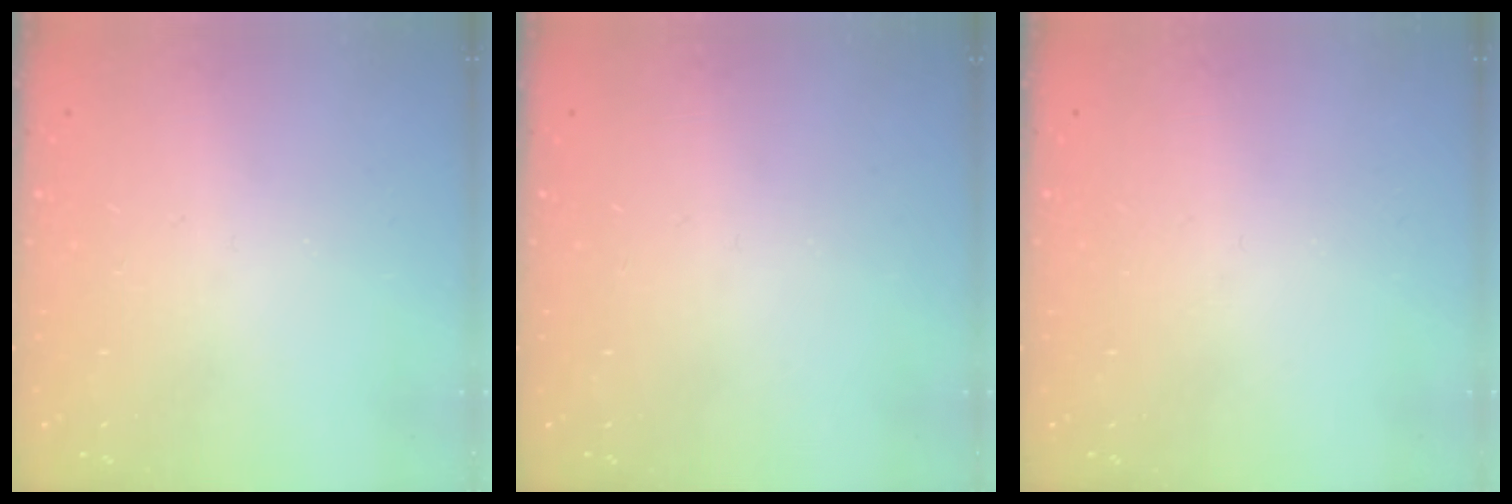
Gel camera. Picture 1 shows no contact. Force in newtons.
{"total": 0.0}
{"total": 0.0}